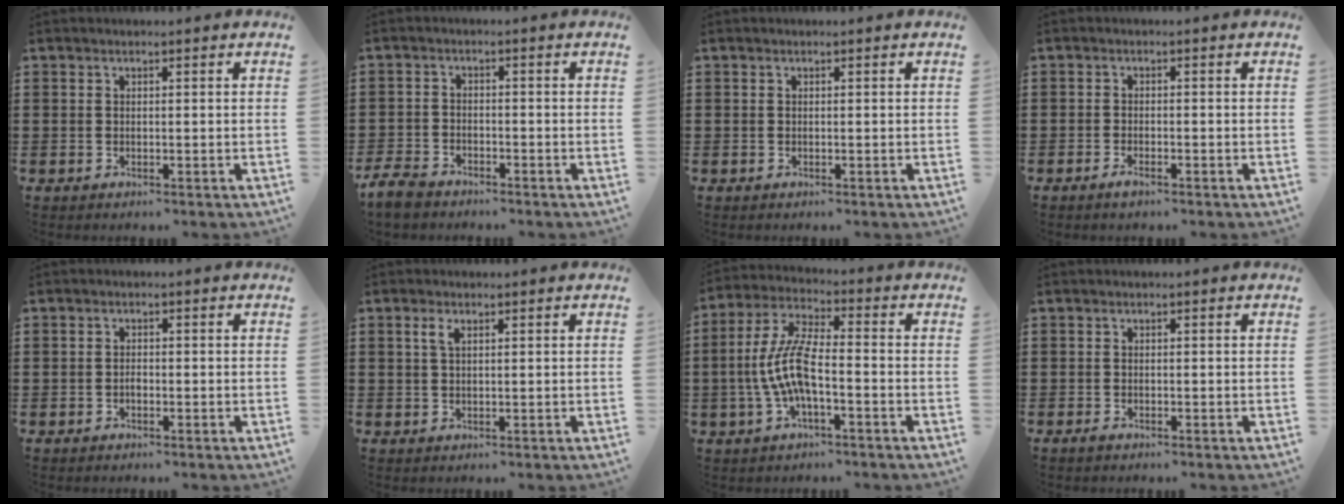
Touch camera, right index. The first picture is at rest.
{"total": 3.6, "force": [-3.3, 1.1, 0.9], "torque": [-0.039, -0.001, -0.073]}
{"total": 0.0}
{"total": 1.4, "force": [-1.1, 0.4, 0.7], "torque": [-0.015, -0.003, -0.021]}
{"total": 1.1, "force": [-0.4, 0.7, 0.7], "torque": [-0.014, -0.001, -0.008]}
{"total": 1.8, "force": [0.8, 0.7, 1.5], "torque": [-0.033, 0.005, 0.013]}
{"total": 8.8, "force": [-2.1, 2.6, 8.1], "torque": [-0.187, -0.011, -0.046]}
{"total": 0.6, "force": [-0.5, 0.2, 0.1], "torque": [-0.003, -0.001, -0.011]}